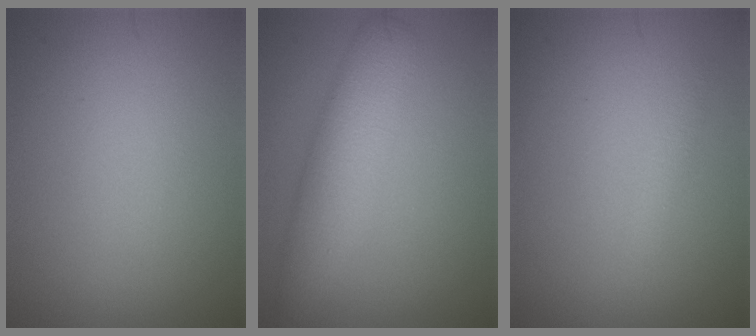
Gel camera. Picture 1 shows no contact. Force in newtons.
{"total": 5.0, "press": 5.0, "slide": 0.1}
{"total": 0.9, "press": 0.9, "slide": 0.1}